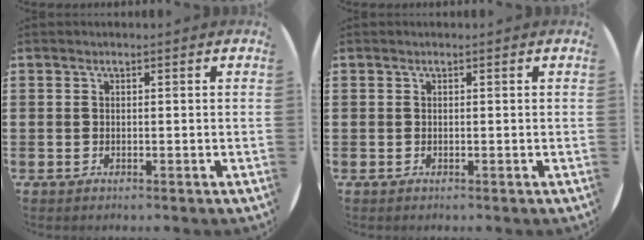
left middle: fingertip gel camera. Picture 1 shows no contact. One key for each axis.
{"total": 0.0}